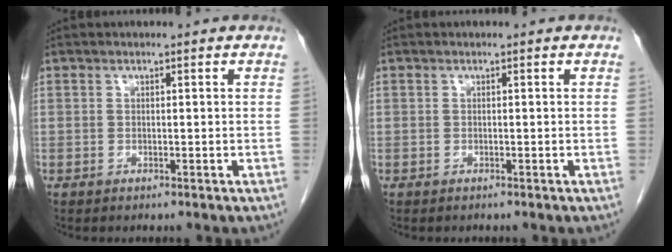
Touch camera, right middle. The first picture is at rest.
{"total": 0.0}